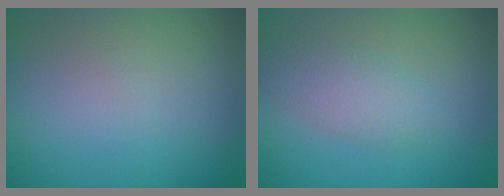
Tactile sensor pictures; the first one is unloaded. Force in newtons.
{"total": 2.7, "press": 2.7, "slide": 0.1}